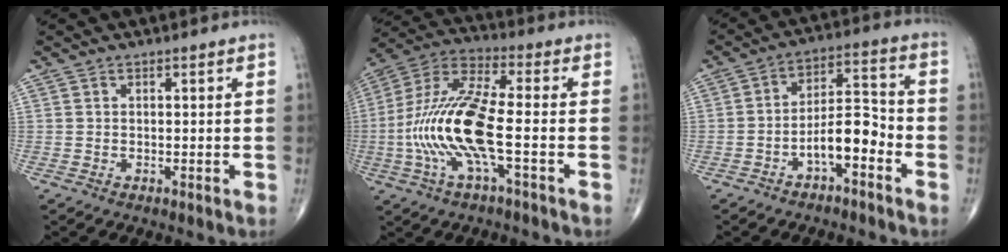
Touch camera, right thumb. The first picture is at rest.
{"total": 16.6, "force": [-3.2, 4.3, 15.7], "torque": [-0.350, 0.031, -0.065]}
{"total": 8.7, "force": [-3.8, 3.7, 6.9], "torque": [-0.101, 0.049, -0.069]}